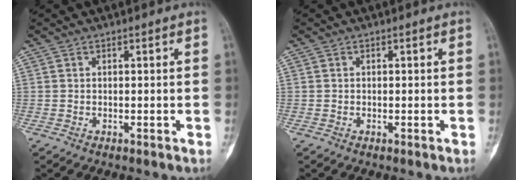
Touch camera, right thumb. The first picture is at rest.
{"total": 0.0}